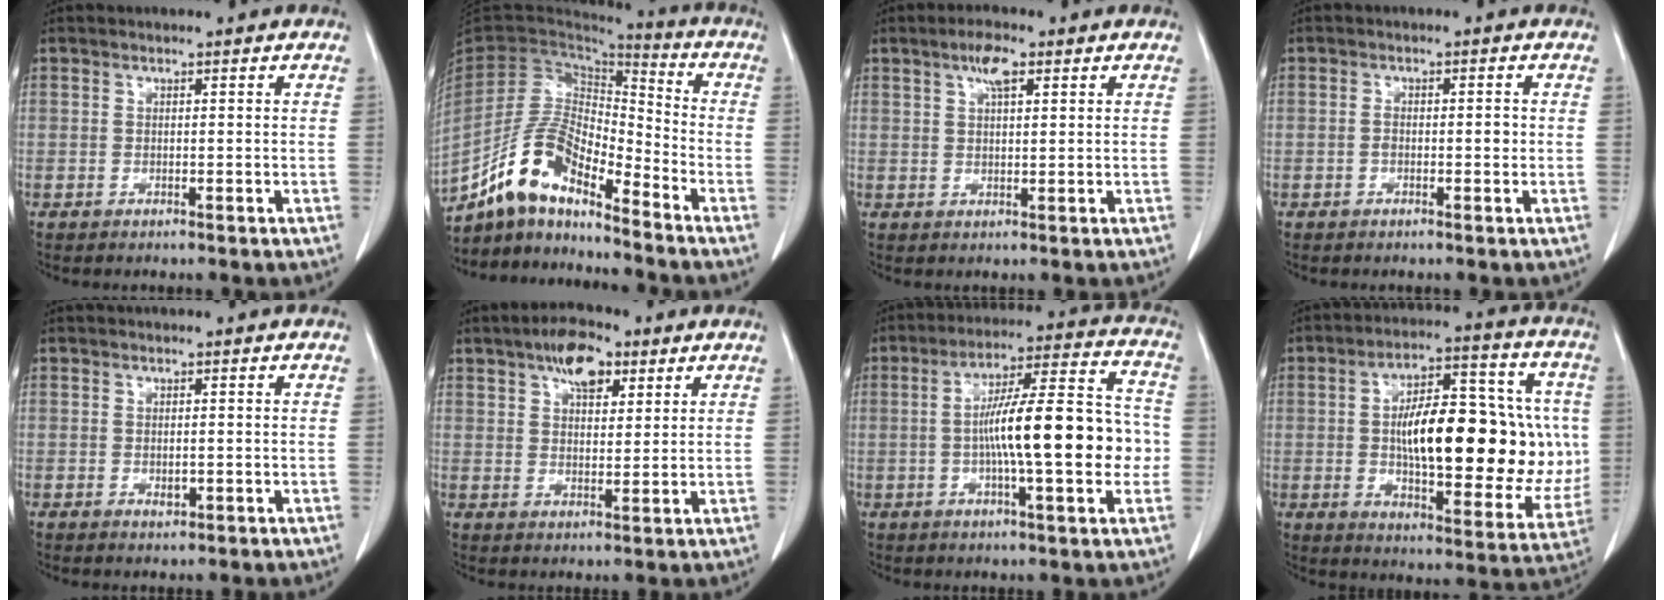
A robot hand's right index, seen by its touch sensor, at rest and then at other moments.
{"total": 12.7, "force": [-10.3, 3.2, 6.7], "torque": [-0.139, 0.019, -0.194]}
{"total": 3.8, "force": [2.0, 1.0, 3.1], "torque": [-0.064, 0.007, 0.037]}
{"total": 1.8, "force": [-0.2, 0.8, 1.6], "torque": [-0.023, 0.005, 0.001]}
{"total": 1.1, "force": [-0.1, 0.6, 1.0], "torque": [-0.018, -0.001, 0.004]}
{"total": 7.1, "force": [4.0, 3.2, 4.9], "torque": [-0.086, 0.012, 0.067]}
{"total": 17.0, "force": [-1.7, 2.4, 16.8], "torque": [-0.266, 0.023, -0.027]}
{"total": 23.7, "force": [0.7, 8.8, 22.0], "torque": [-0.324, 0.023, 0.019]}